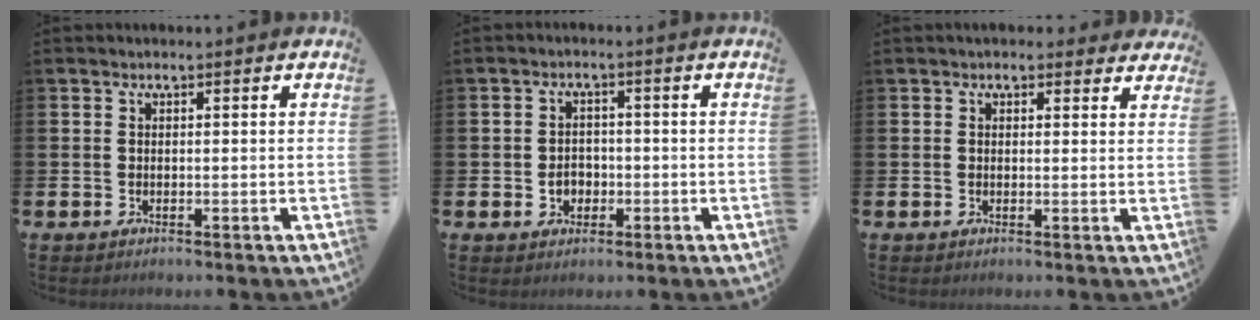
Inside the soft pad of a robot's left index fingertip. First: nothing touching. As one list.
[{"total": 2.7, "force": [-0.8, 2.3, 1.2], "torque": [-0.007, -0.004, -0.023]}, {"total": 2.0, "force": [1.9, 0.7, 0.1], "torque": [0.006, -0.005, 0.031]}]